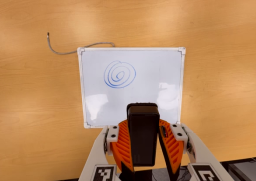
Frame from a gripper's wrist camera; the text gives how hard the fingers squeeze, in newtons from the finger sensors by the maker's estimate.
{"total": 9.7, "left": 7.8, "right": 11.6}